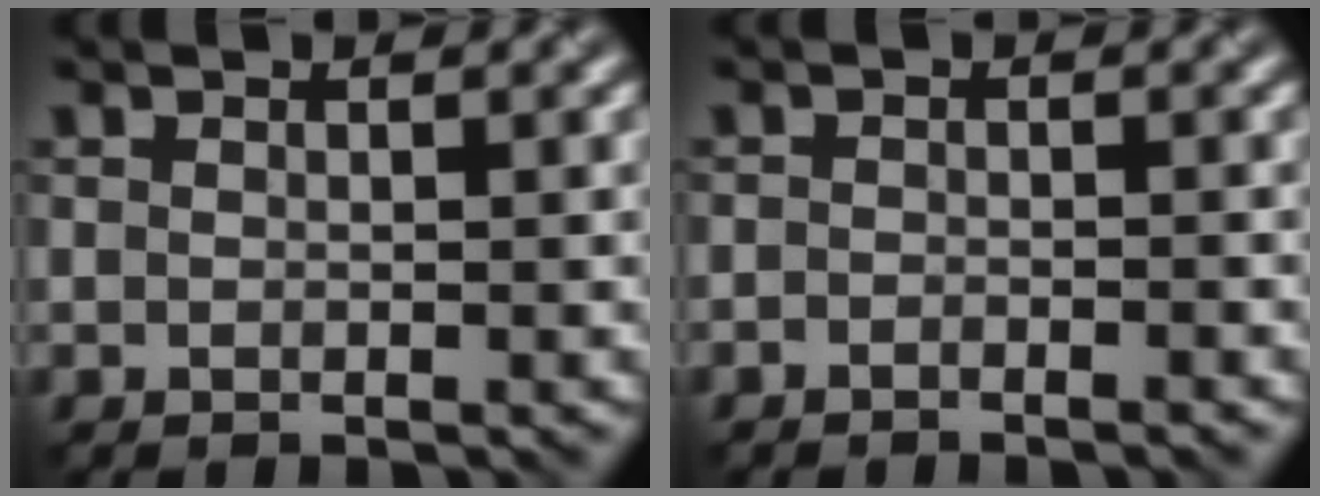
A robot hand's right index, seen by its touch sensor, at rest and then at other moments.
{"total": 1.2, "force": [-1.2, 0.0, 0.3], "torque": [-0.009, 0.003, -0.023]}